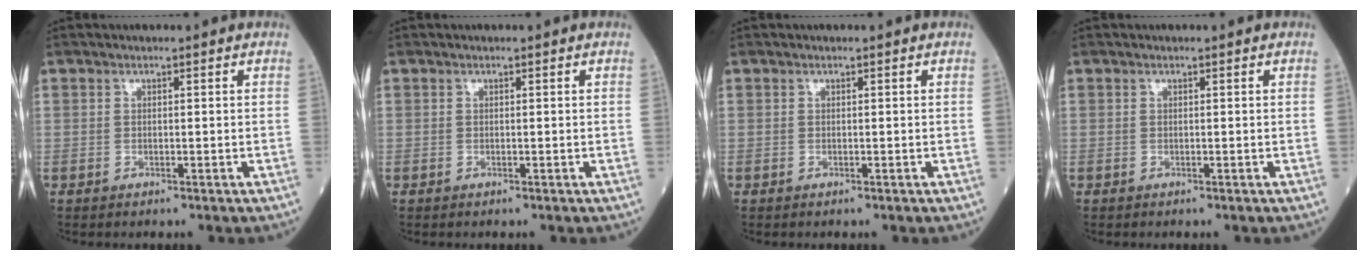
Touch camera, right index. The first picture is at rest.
{"total": 0.0}
{"total": 0.0}
{"total": 0.0}